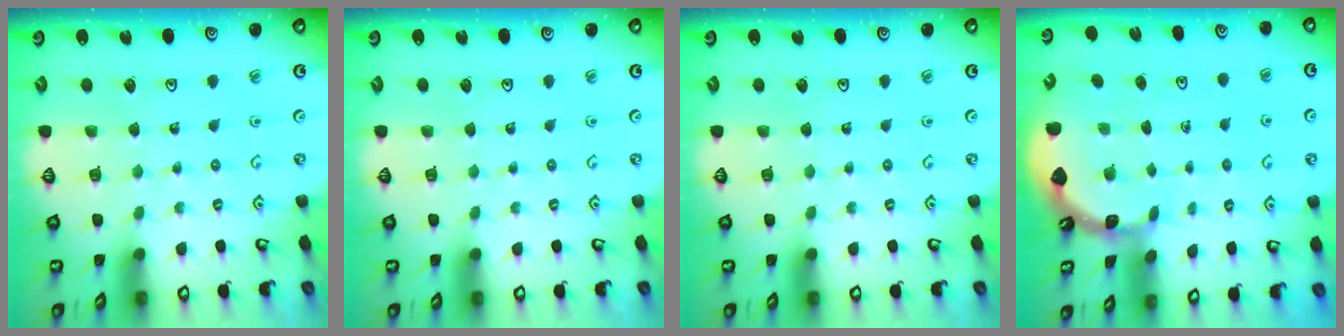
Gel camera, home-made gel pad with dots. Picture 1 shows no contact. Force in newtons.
{"total": 0.0}
{"total": 0.0}
{"total": 1.8, "press": 1.8, "slide": 0.2}